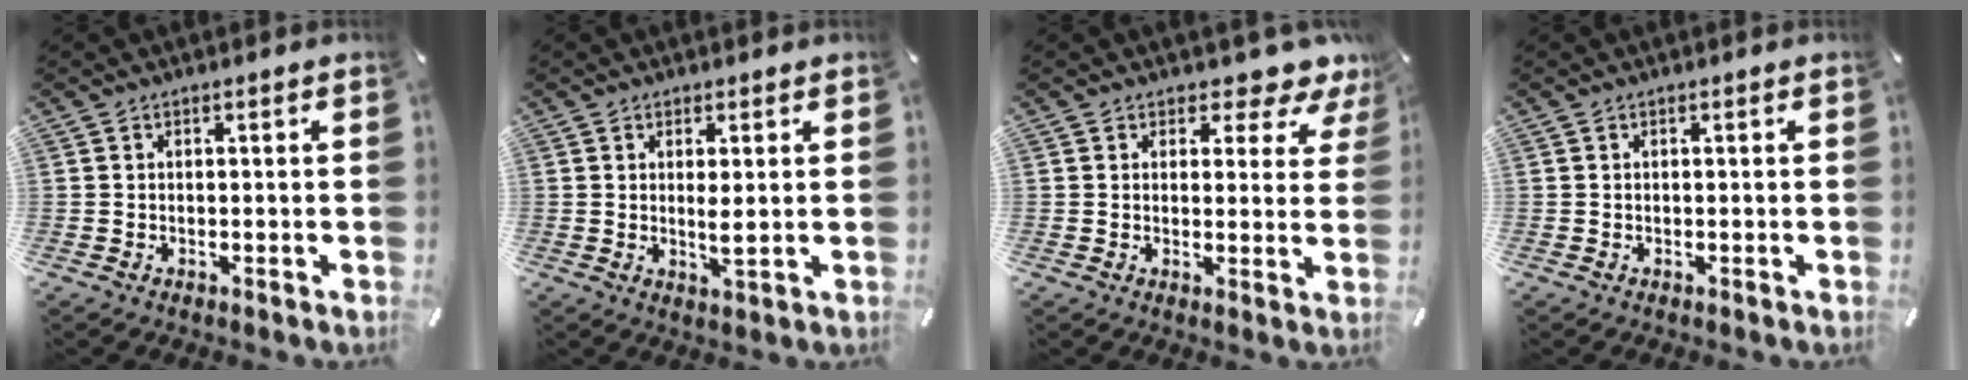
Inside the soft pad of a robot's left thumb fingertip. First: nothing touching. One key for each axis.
{"total": 4.0, "fx": 1.0, "fy": 0.9, "fz": 3.8, "tx": -0.074, "ty": -0.011, "tz": 0.014}
{"total": 5.1, "fx": 3.7, "fy": 2.9, "fz": 1.8, "tx": -0.011, "ty": -0.031, "tz": 0.058}
{"total": 0.0}